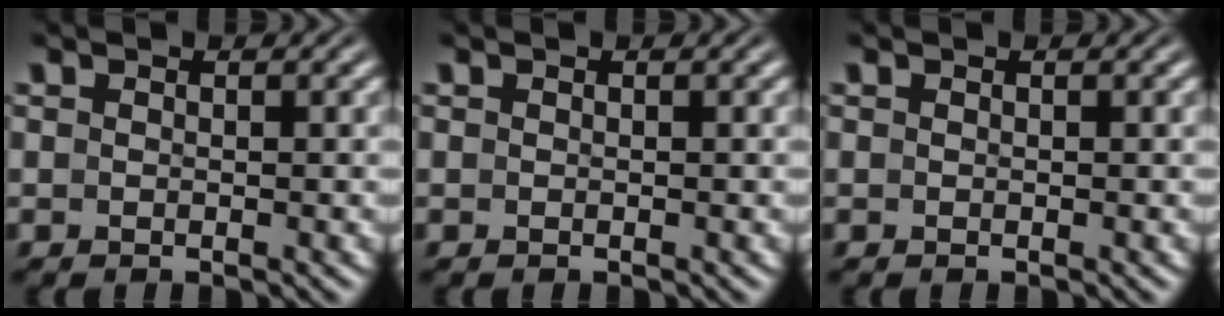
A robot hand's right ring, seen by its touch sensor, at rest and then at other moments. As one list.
[{"total": 0.0}, {"total": 0.0}]